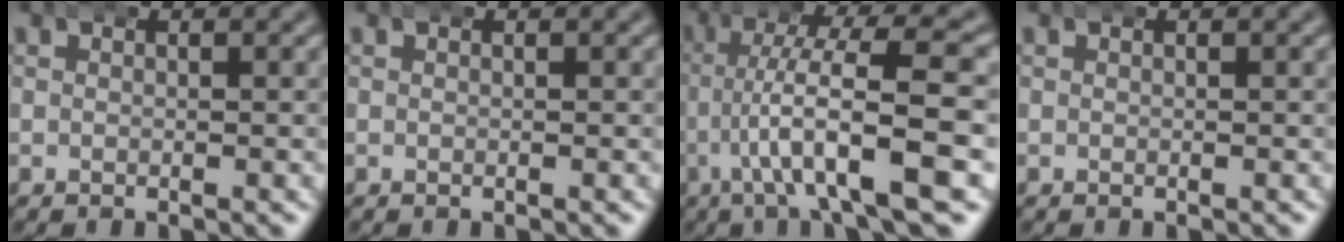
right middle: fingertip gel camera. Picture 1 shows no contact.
{"total": 0.0}
{"total": 7.9, "force": [-1.2, 1.5, 7.7], "torque": [-0.131, 0.002, -0.021]}
{"total": 0.0}